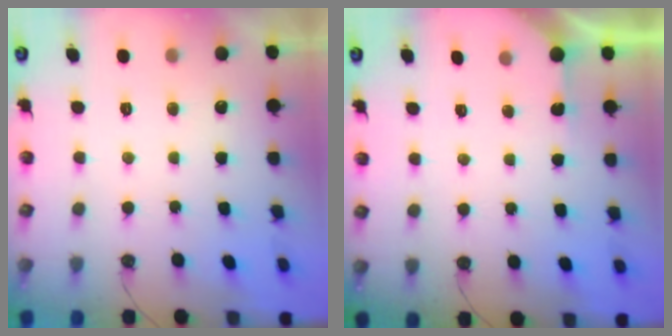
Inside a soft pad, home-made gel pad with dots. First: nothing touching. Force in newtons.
{"total": 2.0, "press": 1.9, "slide": 0.2}